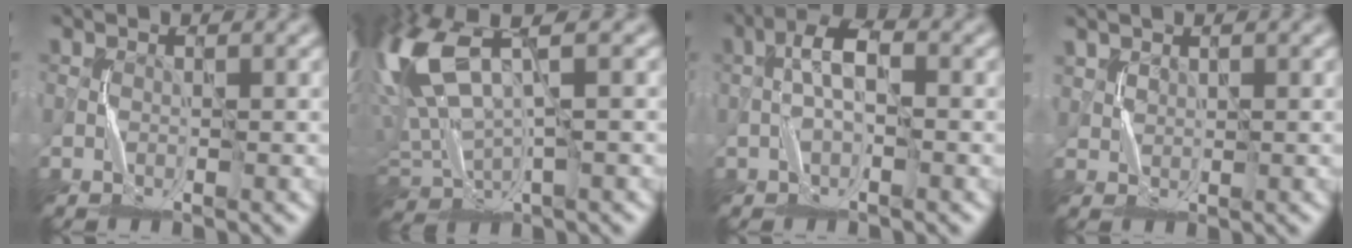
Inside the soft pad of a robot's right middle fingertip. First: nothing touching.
{"total": 10.2, "force": [4.0, 4.5, 8.2], "torque": [-0.222, 0.008, 0.081]}
{"total": 2.6, "force": [-0.3, 0.9, 2.4], "torque": [-0.045, 0.012, -0.011]}
{"total": 1.0, "force": [0.9, 0.3, -0.4], "torque": [0.014, 0.000, 0.021]}